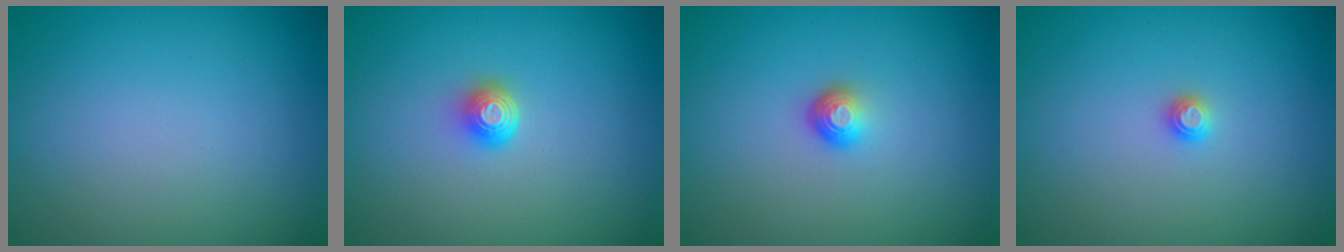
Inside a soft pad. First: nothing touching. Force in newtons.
{"total": 1.6, "press": 1.2, "slide": 1.0}
{"total": 1.5, "press": 1.1, "slide": 1.1}
{"total": 0.8, "press": 0.8, "slide": 0.1}